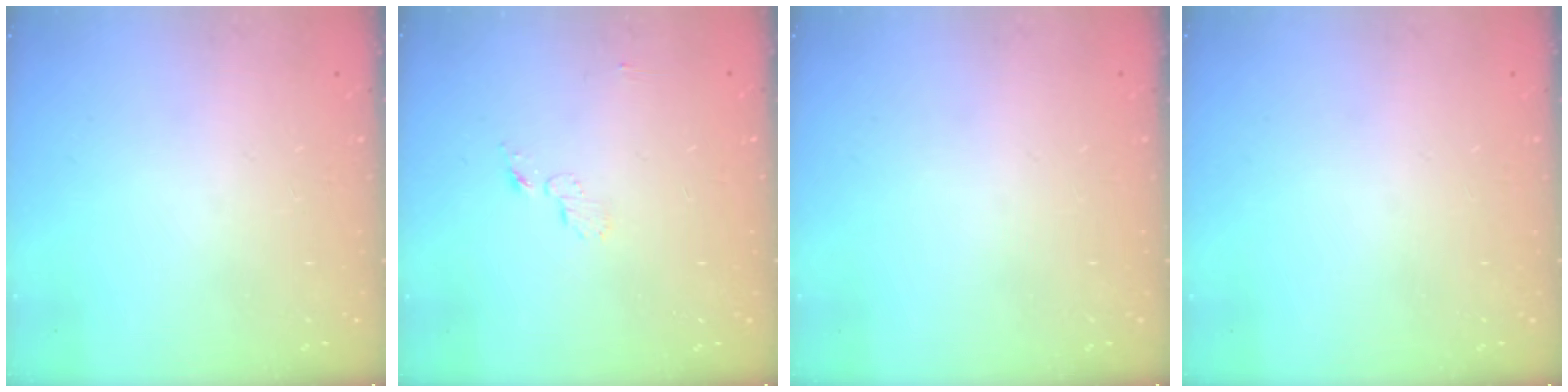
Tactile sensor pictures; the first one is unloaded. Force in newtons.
{"total": 3.7, "press": 3.7, "slide": 0.3}
{"total": 0.0}
{"total": 0.0}